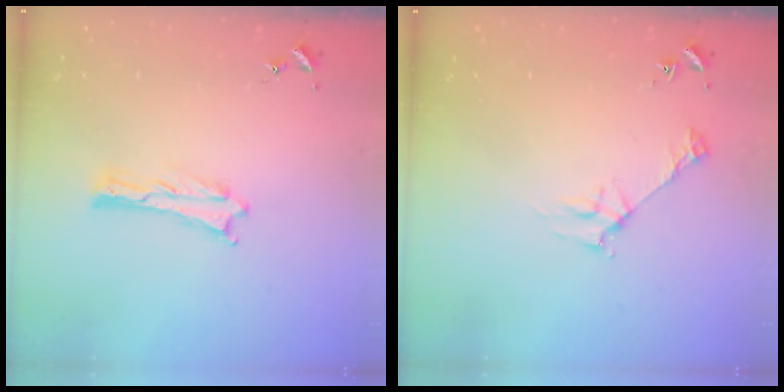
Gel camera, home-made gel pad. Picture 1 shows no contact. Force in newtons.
{"total": 2.8, "press": 2.8, "slide": 0.3}